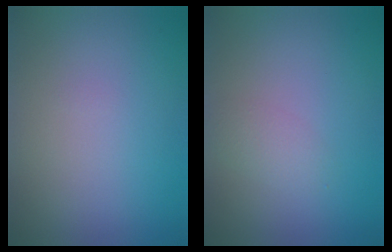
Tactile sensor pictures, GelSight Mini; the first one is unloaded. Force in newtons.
{"total": 1.5, "press": 1.5, "slide": 0.1}